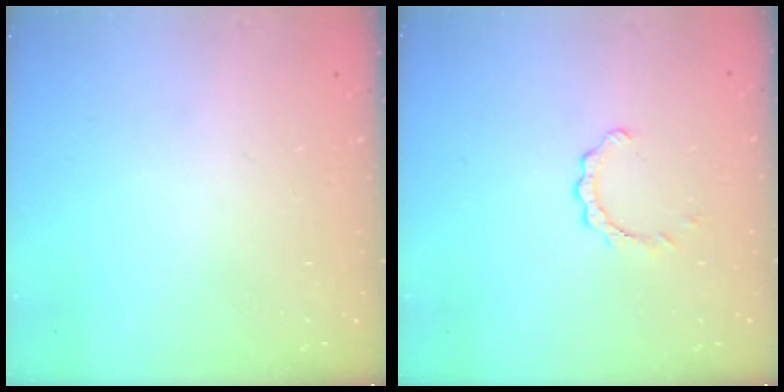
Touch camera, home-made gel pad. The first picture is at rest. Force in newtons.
{"total": 2.0, "press": 2.0, "slide": 0.2}